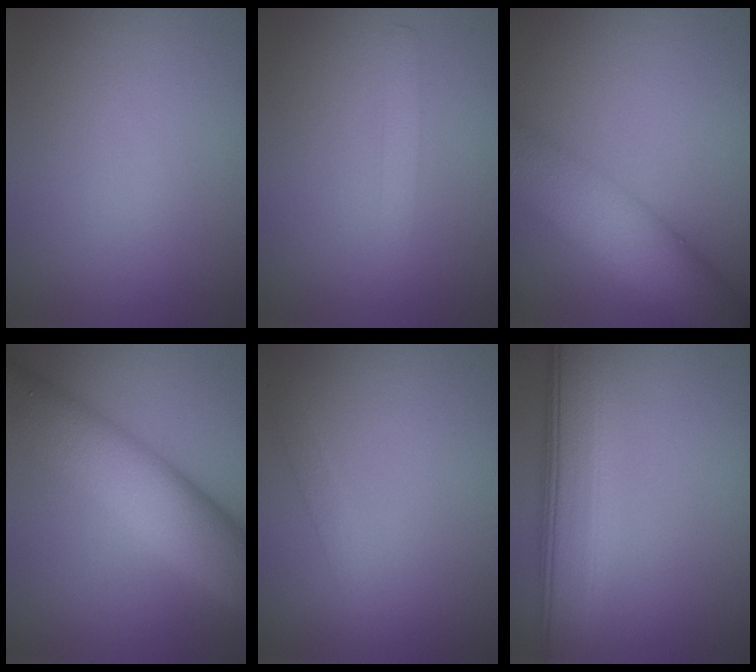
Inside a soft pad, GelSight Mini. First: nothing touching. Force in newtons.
{"total": 1.3, "press": 1.3, "slide": 0.1}
{"total": 8.7, "press": 8.7, "slide": 0.6}
{"total": 10.1, "press": 10.1, "slide": 0.3}
{"total": 1.3, "press": 1.3, "slide": 0.1}
{"total": 7.7, "press": 7.6, "slide": 0.7}